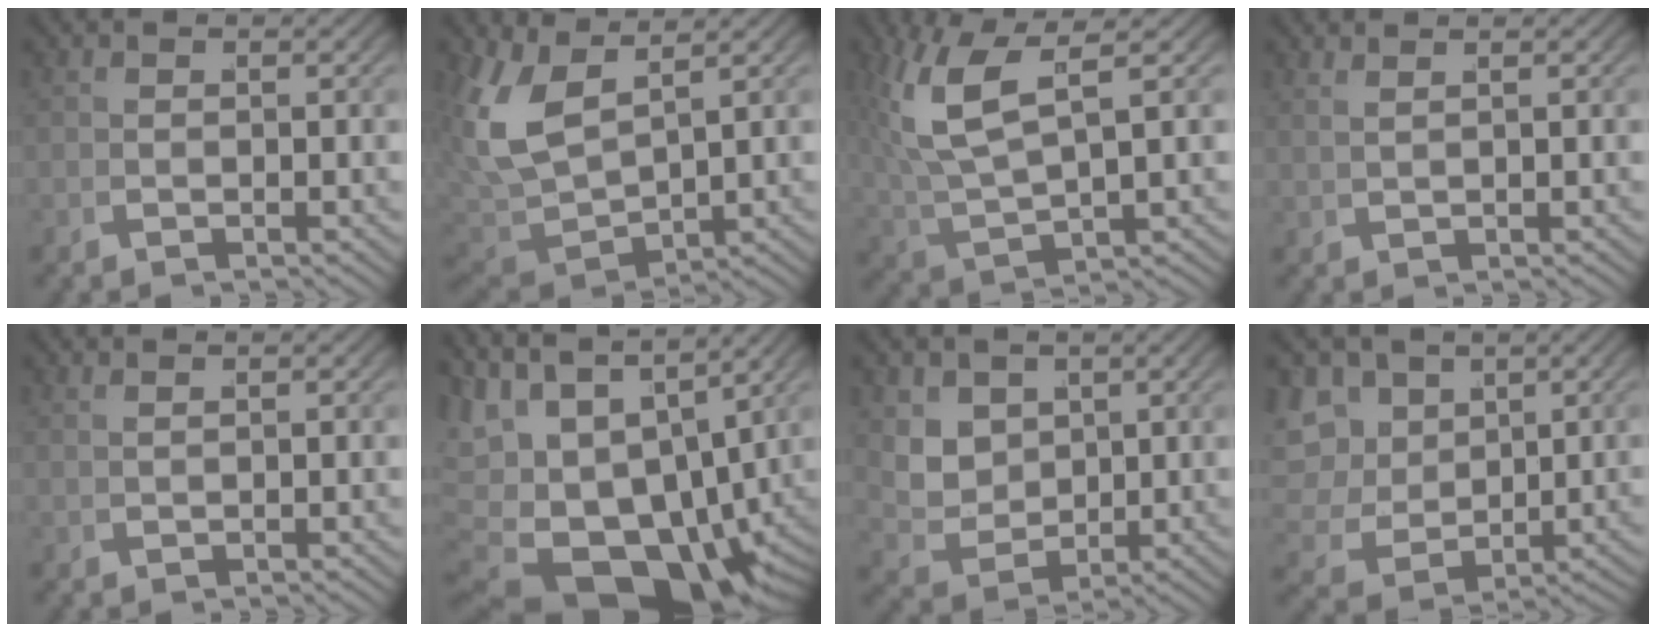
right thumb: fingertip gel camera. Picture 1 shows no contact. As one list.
[{"total": 7.9, "force": [1.8, 5.2, 5.7], "torque": [-0.155, -0.027, 0.059]}, {"total": 7.7, "force": [2.2, 4.5, 5.8], "torque": [-0.140, -0.010, 0.054]}, {"total": 1.8, "force": [1.6, -0.4, 0.5], "torque": [-0.006, 0.007, 0.039]}, {"total": 1.1, "force": [1.0, -0.5, 0.1], "torque": [-0.002, 0.003, 0.027]}, {"total": 18.3, "force": [-1.8, 12.9, 12.9], "torque": [-0.252, -0.046, -0.010]}, {"total": 6.5, "force": [0.7, 5.1, 3.9], "torque": [-0.108, -0.043, 0.038]}, {"total": 10.6, "force": [0.2, 9.0, 5.6], "torque": [-0.153, -0.048, 0.019]}]